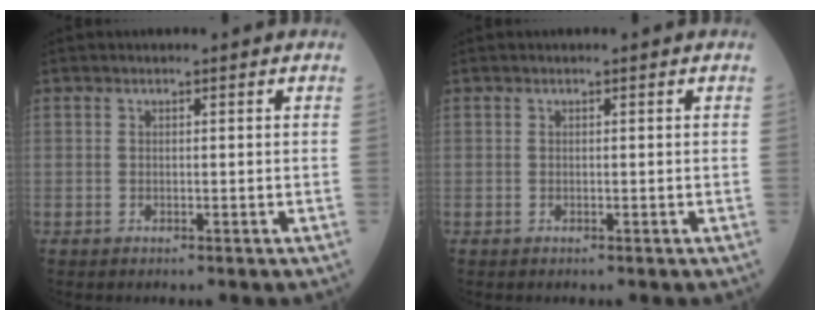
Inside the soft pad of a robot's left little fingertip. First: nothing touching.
{"total": 0.0}